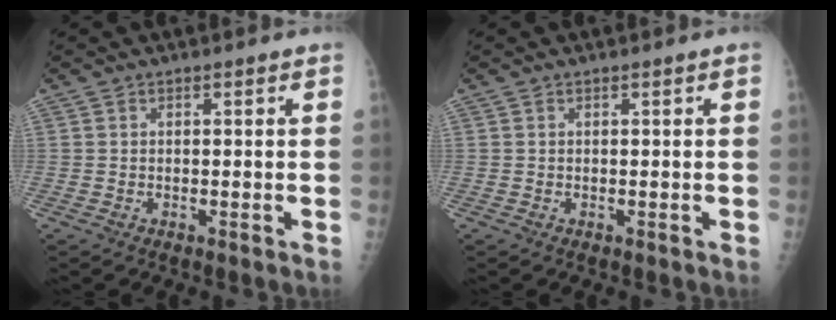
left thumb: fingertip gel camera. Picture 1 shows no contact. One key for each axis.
{"total": 0.0}